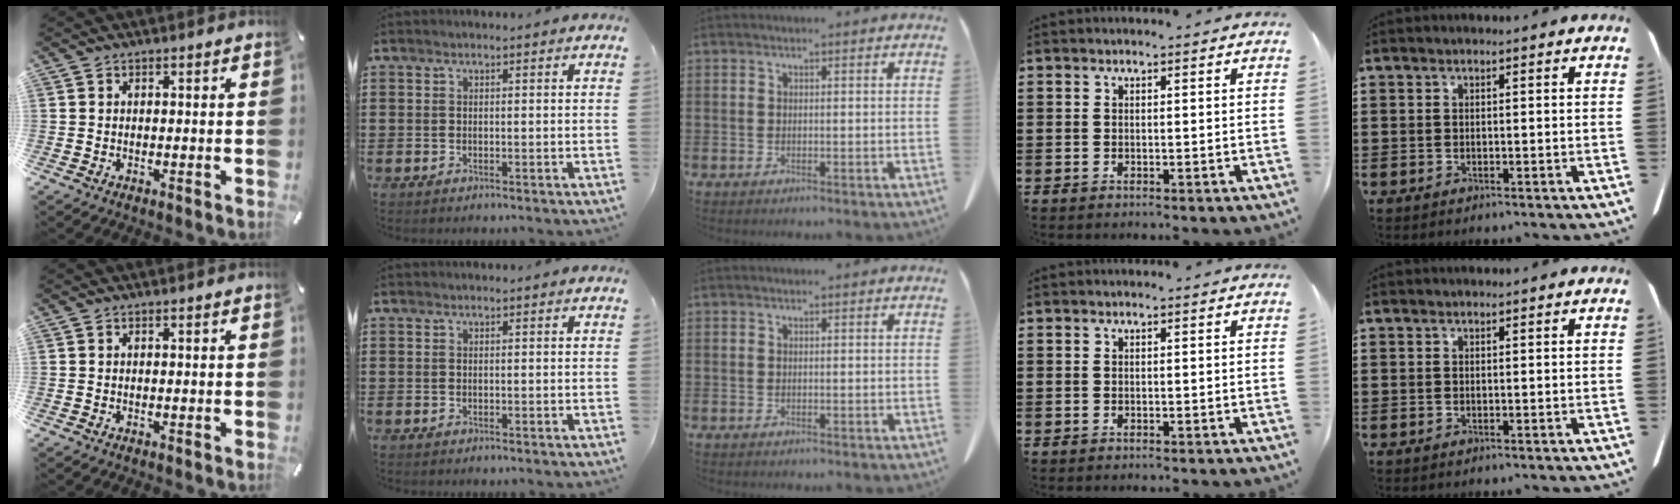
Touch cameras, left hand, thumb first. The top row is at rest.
{}